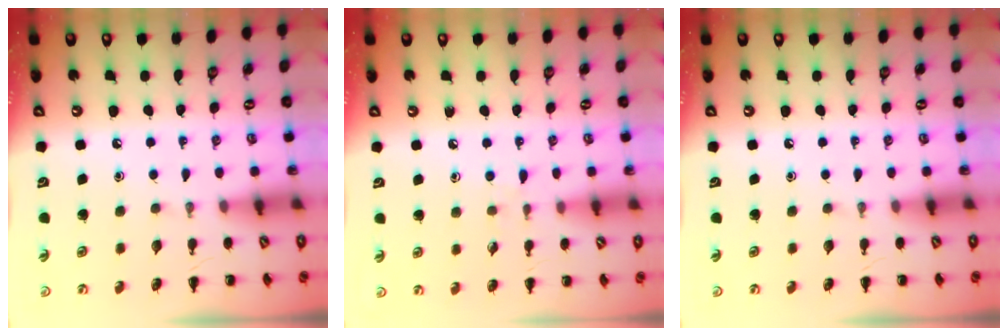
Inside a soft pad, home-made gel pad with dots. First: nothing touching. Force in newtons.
{"total": 4.7, "press": 4.2, "slide": 2.0}
{"total": 0.0}